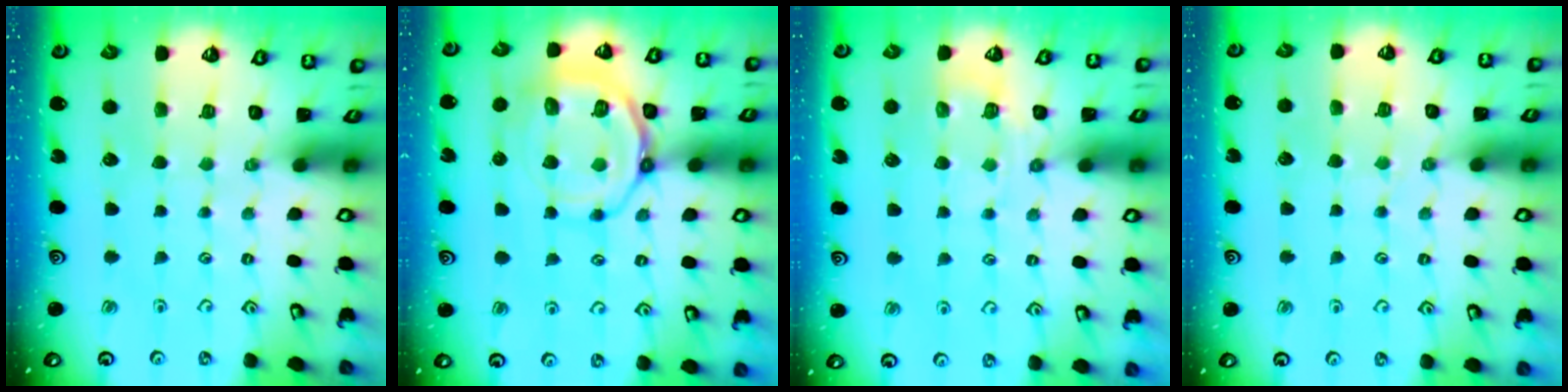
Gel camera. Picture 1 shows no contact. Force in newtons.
{"total": 11.7, "press": 11.6, "slide": 1.5}
{"total": 7.7, "press": 7.6, "slide": 1.0}
{"total": 3.9, "press": 3.9, "slide": 0.4}